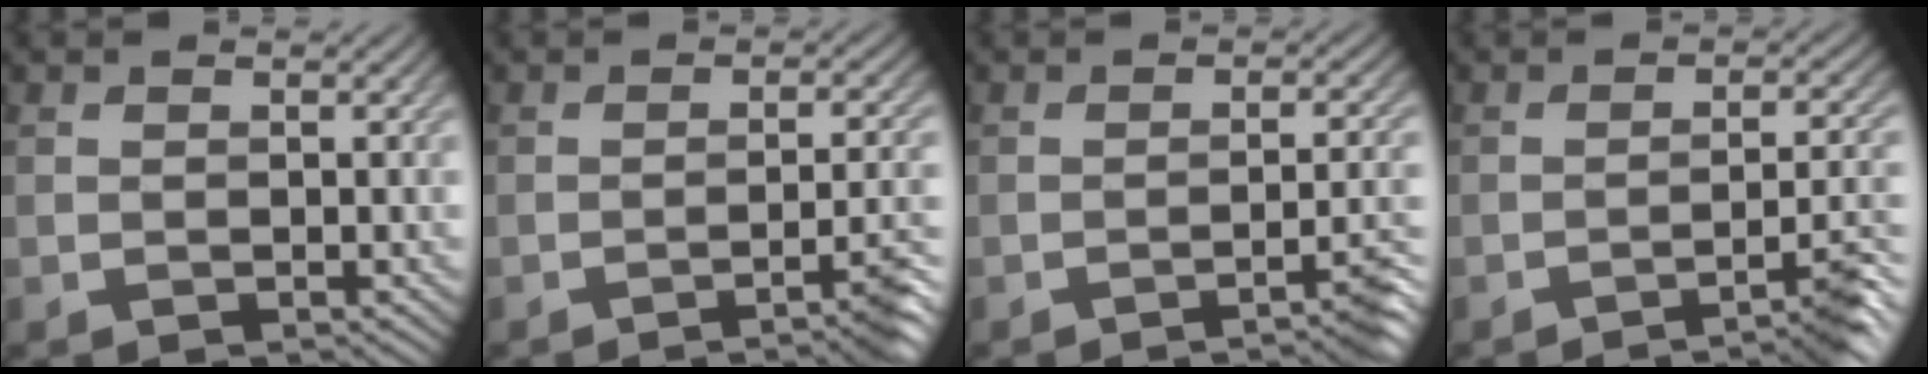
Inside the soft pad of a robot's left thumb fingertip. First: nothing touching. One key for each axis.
{"total": 5.7, "fx": -3.3, "fy": 0.7, "fz": 4.6, "tx": -0.060, "ty": 0.007, "tz": -0.054}
{"total": 4.9, "fx": -3.0, "fy": 0.5, "fz": 3.9, "tx": -0.048, "ty": 0.010, "tz": -0.053}
{"total": 6.5, "fx": -4.2, "fy": 0.7, "fz": 4.9, "tx": -0.063, "ty": 0.011, "tz": -0.069}